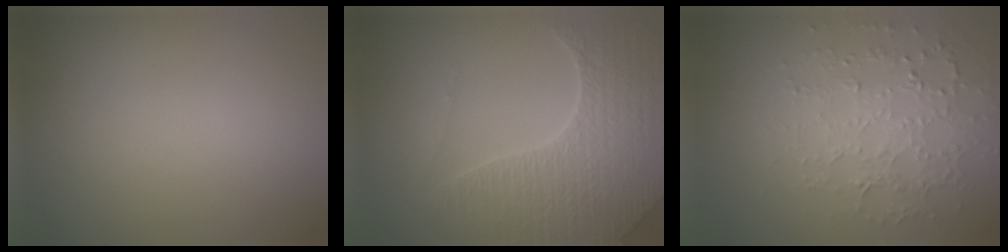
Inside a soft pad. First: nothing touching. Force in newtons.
{"total": 6.7, "press": 6.4, "slide": 1.6}
{"total": 4.1, "press": 3.4, "slide": 2.3}